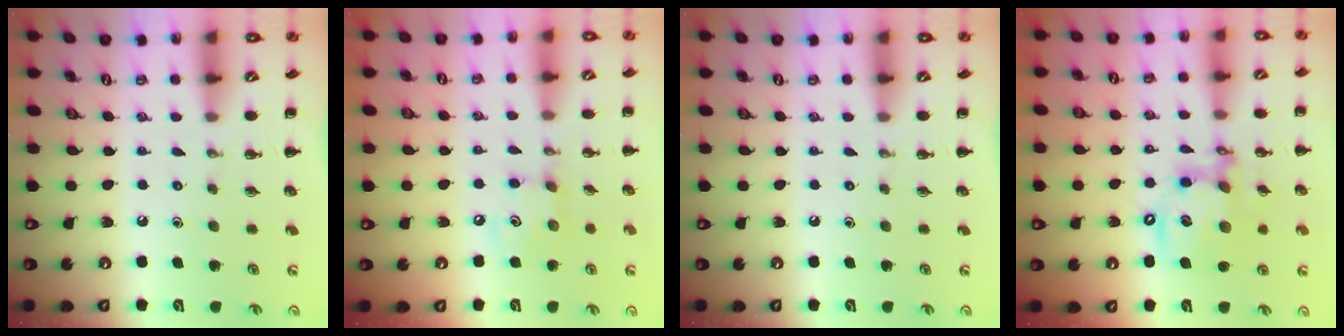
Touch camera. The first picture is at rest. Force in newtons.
{"total": 5.5, "press": 5.5, "slide": 0.4}
{"total": 0.0}
{"total": 13.7, "press": 13.3, "slide": 3.4}